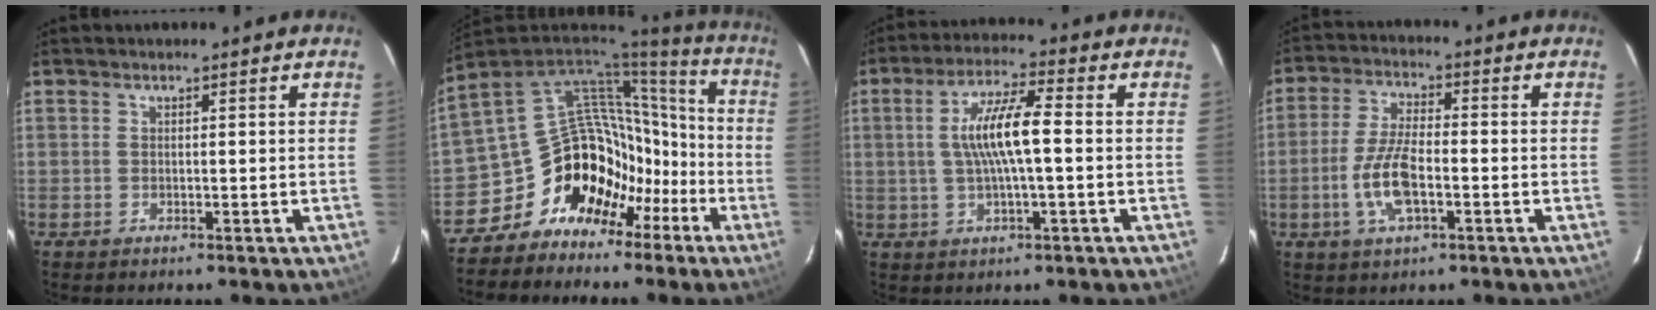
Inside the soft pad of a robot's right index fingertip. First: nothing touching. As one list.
[{"total": 18.4, "force": [-10.4, 13.5, 7.1], "torque": [-0.123, 0.076, -0.155]}, {"total": 9.1, "force": [0.0, 1.2, 9.1], "torque": [-0.168, 0.007, 0.002]}, {"total": 9.1, "force": [-2.9, 3.2, 8.1], "torque": [-0.170, 0.000, -0.056]}]